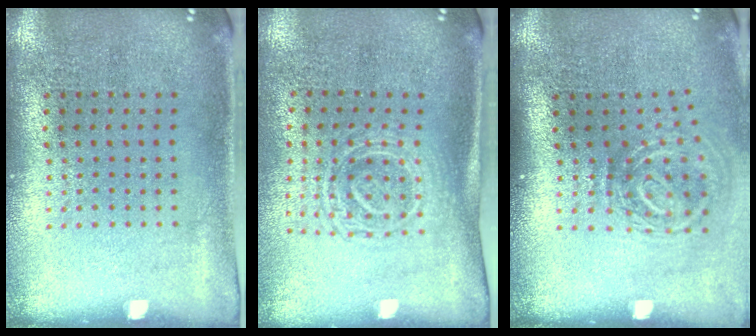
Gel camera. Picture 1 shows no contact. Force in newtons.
{"total": 1.7, "press": 1.4, "slide": 1.0}
{"total": 1.9, "press": 1.2, "slide": 1.5}